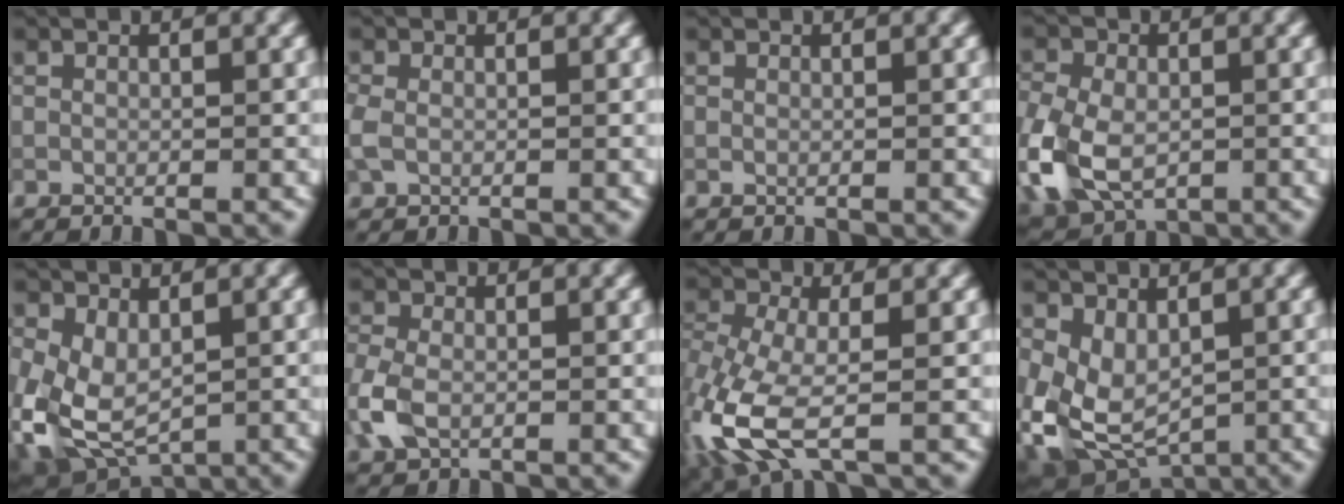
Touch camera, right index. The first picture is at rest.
{"total": 1.7, "force": [-0.3, 1.3, 1.1], "torque": [-0.033, 0.000, -0.010]}
{"total": 0.0}
{"total": 10.0, "force": [-3.0, 6.6, 6.9], "torque": [-0.171, -0.028, -0.062]}
{"total": 7.1, "force": [-1.7, 4.3, 5.3], "torque": [-0.134, -0.014, -0.024]}
{"total": 3.9, "force": [-1.2, 2.6, 2.7], "torque": [-0.078, -0.005, -0.030]}
{"total": 7.4, "force": [-2.8, 3.1, 6.1], "torque": [-0.149, -0.006, -0.066]}
{"total": 6.8, "force": [-0.9, 4.7, 4.8], "torque": [-0.110, -0.022, -0.003]}